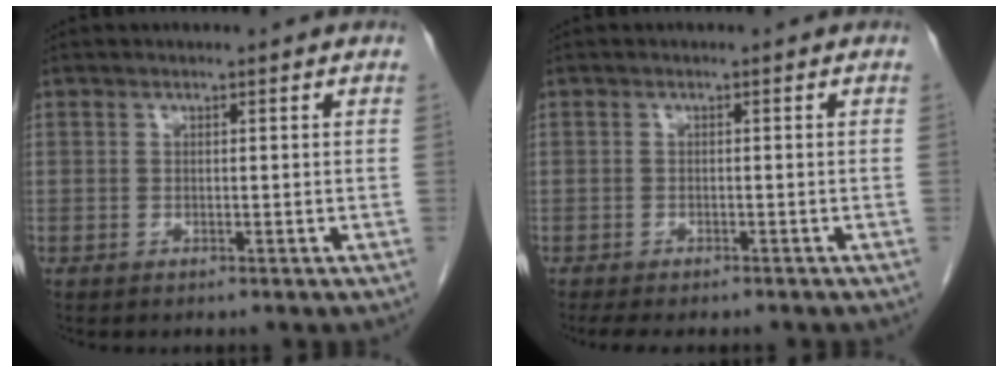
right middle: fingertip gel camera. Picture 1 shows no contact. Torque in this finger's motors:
{"motor_torque": [0.53, -0.45, -0.06, -0.01]}